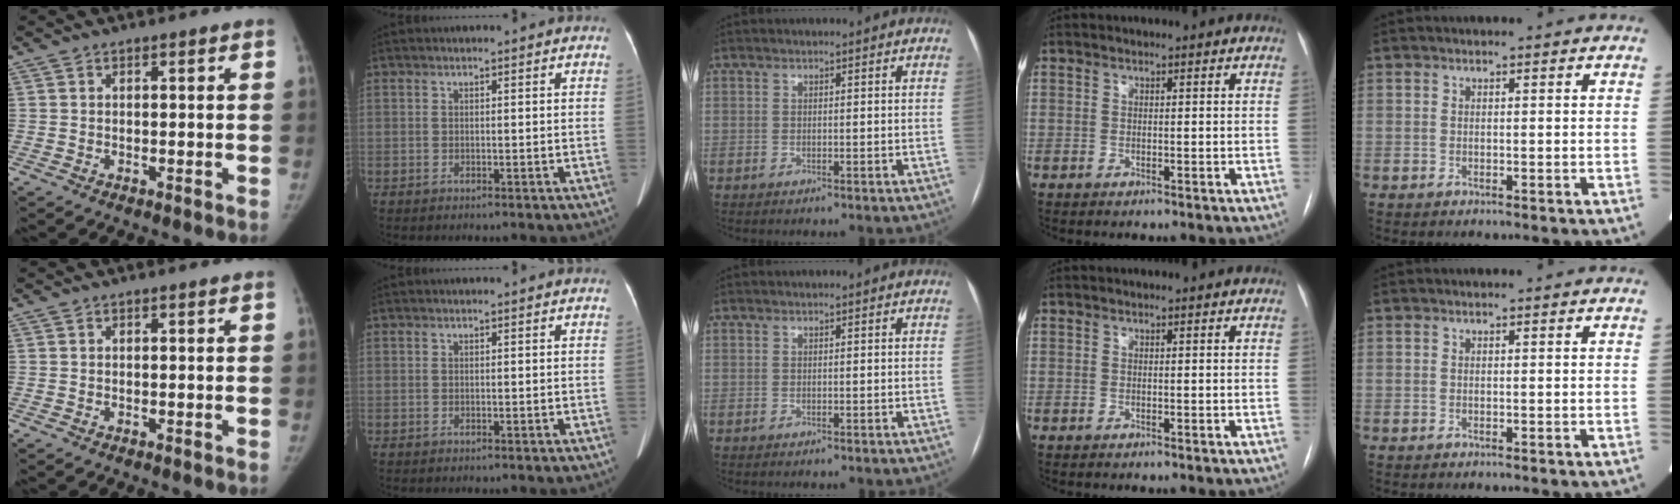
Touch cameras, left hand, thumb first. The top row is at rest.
{}